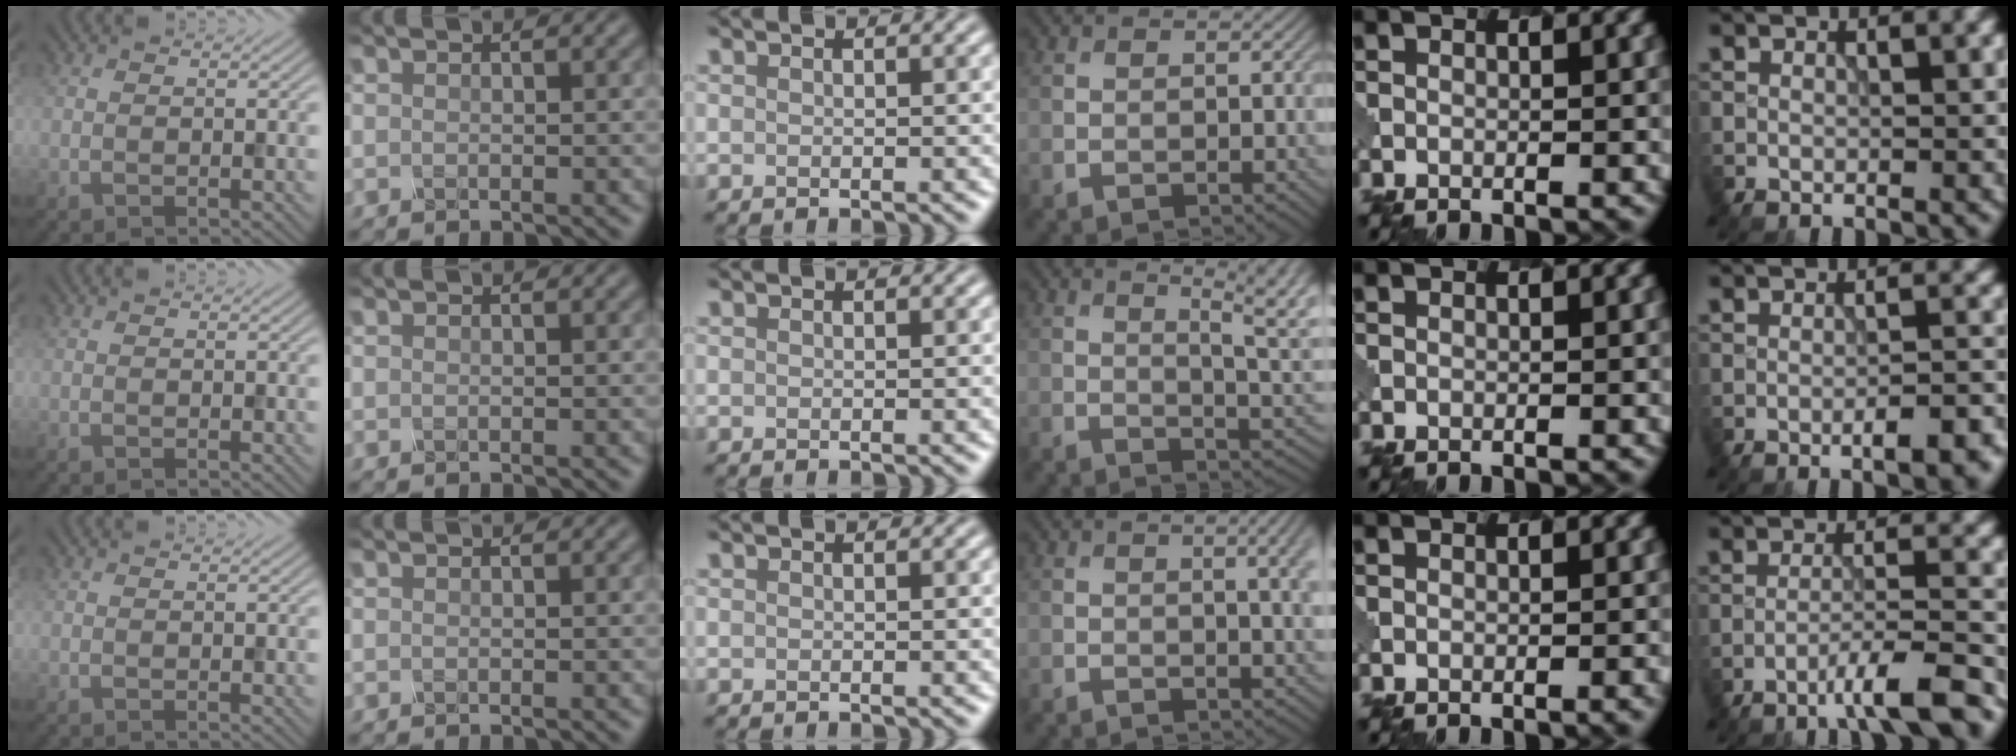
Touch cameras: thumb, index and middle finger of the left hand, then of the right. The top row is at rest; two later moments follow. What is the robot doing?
{"motion": "pour", "object": "mug"}